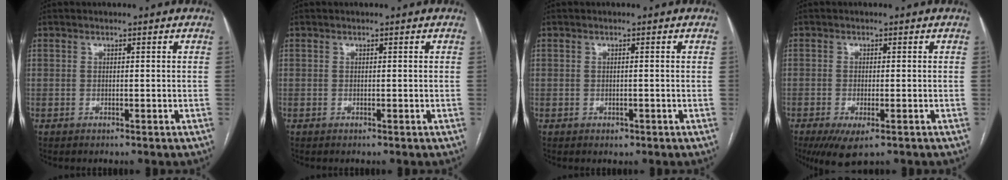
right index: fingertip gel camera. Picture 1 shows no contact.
{"total": 0.0}
{"total": 1.0, "force": [-0.4, 0.7, 0.4], "torque": [-0.007, 0.002, -0.001]}
{"total": 5.7, "force": [-3.4, 1.7, 4.3], "torque": [-0.067, -0.014, -0.052]}